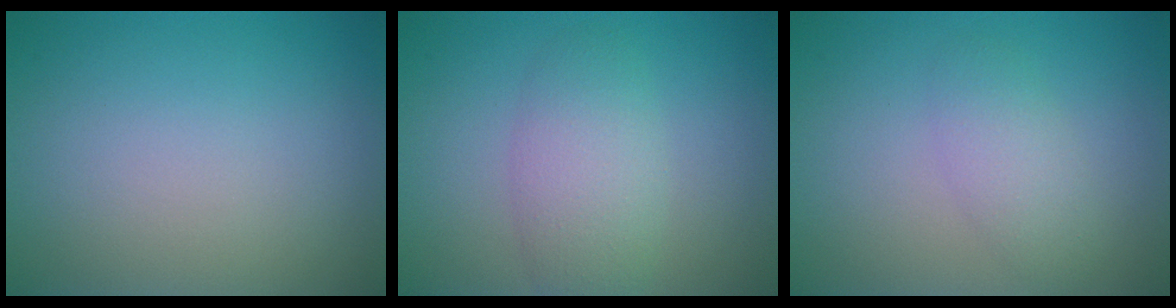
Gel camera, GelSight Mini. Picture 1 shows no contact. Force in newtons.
{"total": 3.7, "press": 3.7, "slide": 0.0}
{"total": 2.2, "press": 2.2, "slide": 0.1}